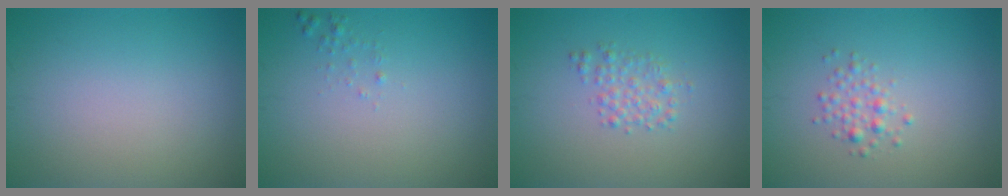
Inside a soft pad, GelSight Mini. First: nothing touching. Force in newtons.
{"total": 0.6, "press": 0.6, "slide": 0.0}
{"total": 1.8, "press": 1.8, "slide": 0.0}
{"total": 1.5, "press": 1.5, "slide": 0.0}